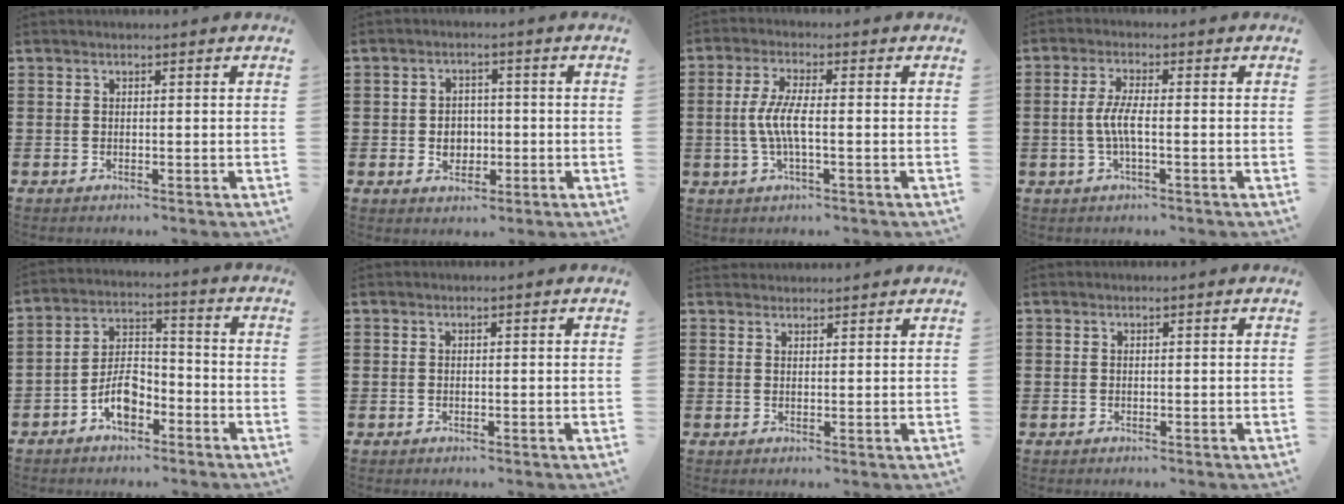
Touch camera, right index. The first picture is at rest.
{"total": 3.3, "force": [-0.7, 2.8, 1.7], "torque": [-0.033, 0.000, -0.017]}
{"total": 5.2, "force": [-0.8, 0.7, 5.1], "torque": [-0.117, -0.009, -0.025]}
{"total": 4.2, "force": [-0.8, 0.4, 4.1], "torque": [-0.093, -0.007, -0.023]}
{"total": 6.4, "force": [-3.7, 3.2, 4.2], "torque": [-0.087, 0.010, -0.070]}
{"total": 0.0}
{"total": 1.5, "force": [1.5, -0.1, -0.4], "torque": [0.005, 0.001, 0.031]}
{"total": 0.0}